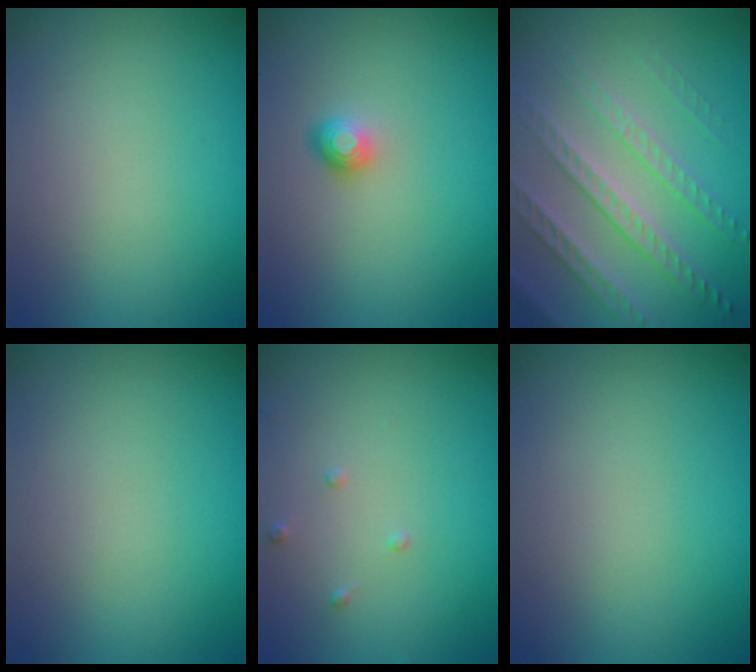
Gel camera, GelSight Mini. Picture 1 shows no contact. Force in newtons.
{"total": 1.2, "press": 1.0, "slide": 0.7}
{"total": 4.6, "press": 3.9, "slide": 2.5}
{"total": 0.0}
{"total": 0.8, "press": 0.8, "slide": 0.2}
{"total": 0.0}